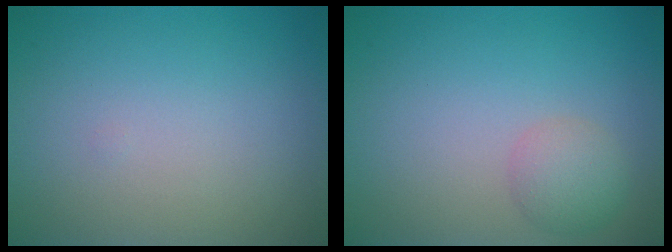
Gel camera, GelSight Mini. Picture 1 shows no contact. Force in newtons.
{"total": 2.2, "press": 2.2, "slide": 0.1}